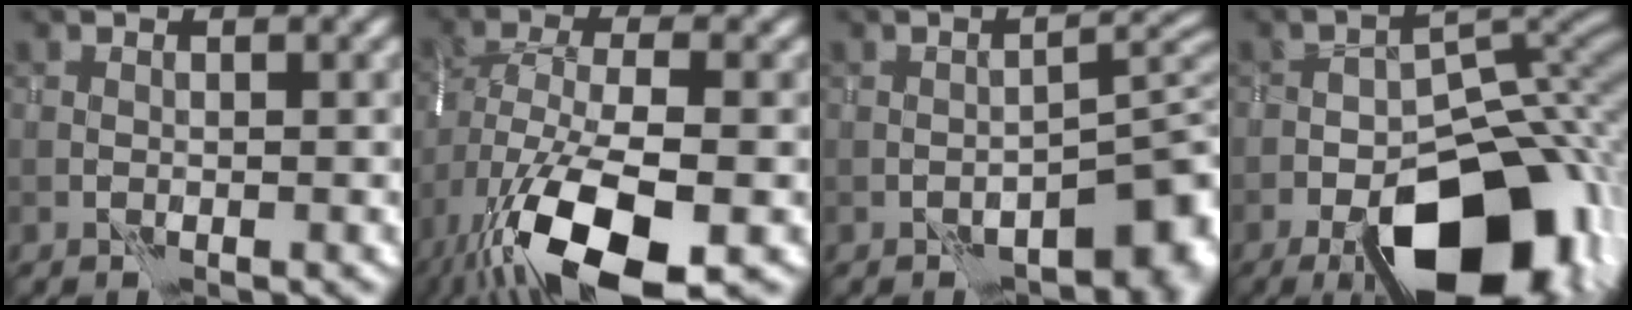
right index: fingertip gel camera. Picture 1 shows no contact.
{"total": 13.3, "force": [-6.5, 5.3, 10.3], "torque": [-0.209, -0.032, -0.115]}
{"total": 8.8, "force": [-4.7, 4.3, 6.1], "torque": [-0.064, -0.015, -0.070]}
{"total": 15.3, "force": [-8.2, 7.6, 10.5], "torque": [-0.117, -0.005, -0.133]}